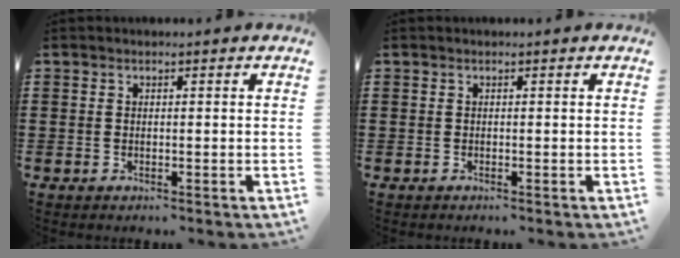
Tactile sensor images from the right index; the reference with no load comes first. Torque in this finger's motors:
{"motor_torque": [0.08, 0.02, 0.02, 0.02]}